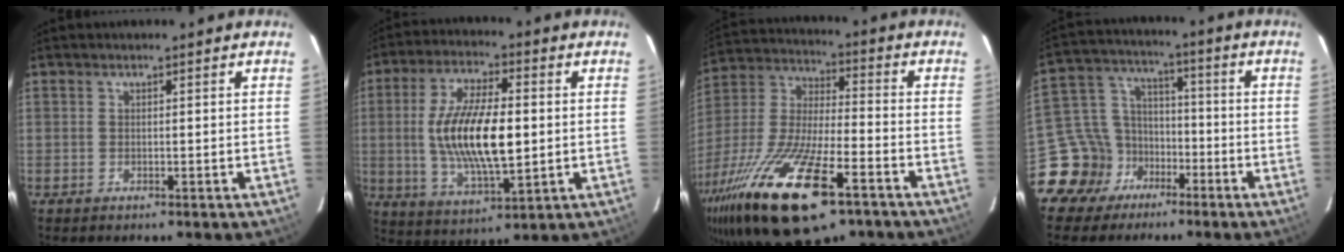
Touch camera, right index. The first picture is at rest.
{"total": 16.2, "force": [0.0, 6.1, 15.0], "torque": [-0.286, -0.004, 0.007]}
{"total": 27.1, "force": [-15.5, 8.9, 20.3], "torque": [-0.409, -0.055, -0.272]}
{"total": 11.9, "force": [-7.2, 9.1, 2.4], "torque": [-0.068, 0.045, -0.119]}